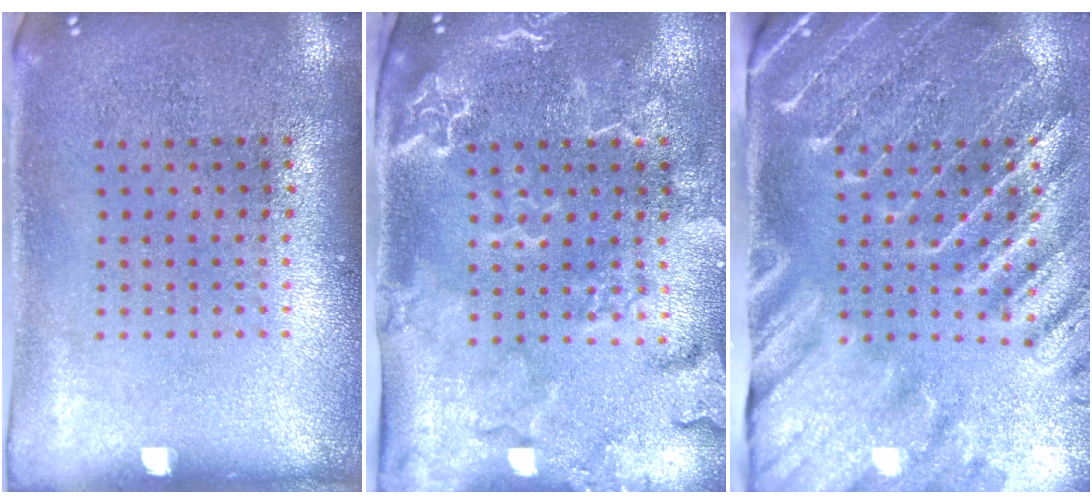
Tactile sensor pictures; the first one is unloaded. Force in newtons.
{"total": 2.8, "press": 2.5, "slide": 1.4}
{"total": 3.9, "press": 3.3, "slide": 2.0}